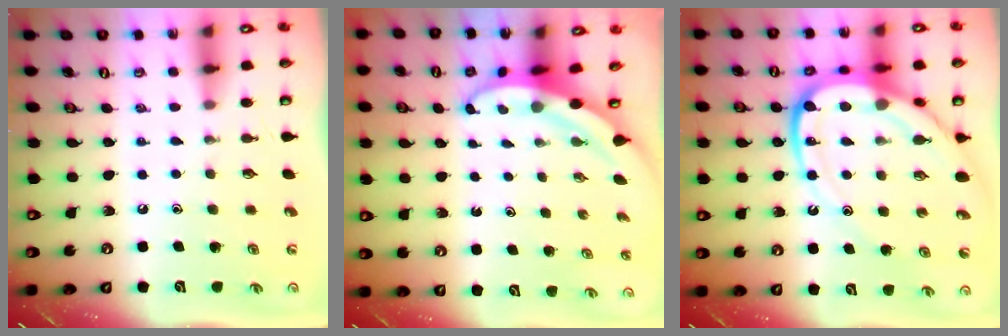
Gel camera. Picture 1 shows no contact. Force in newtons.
{"total": 3.9, "press": 3.8, "slide": 0.5}
{"total": 19.8, "press": 19.7, "slide": 2.1}